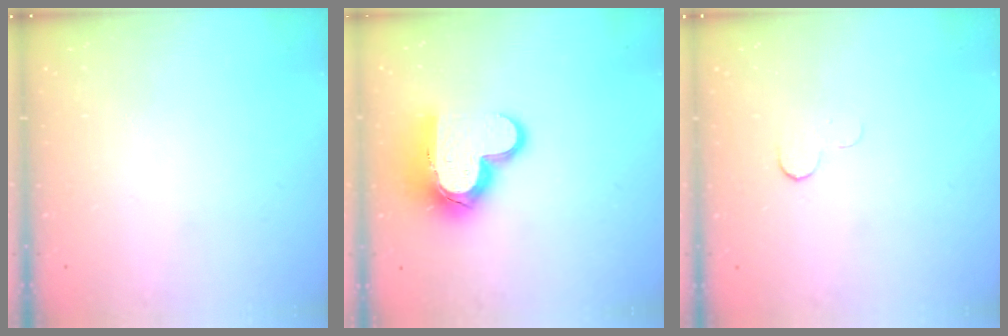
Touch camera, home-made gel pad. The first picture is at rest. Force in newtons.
{"total": 15.5, "press": 15.5, "slide": 1.3}
{"total": 3.7, "press": 3.7, "slide": 0.3}